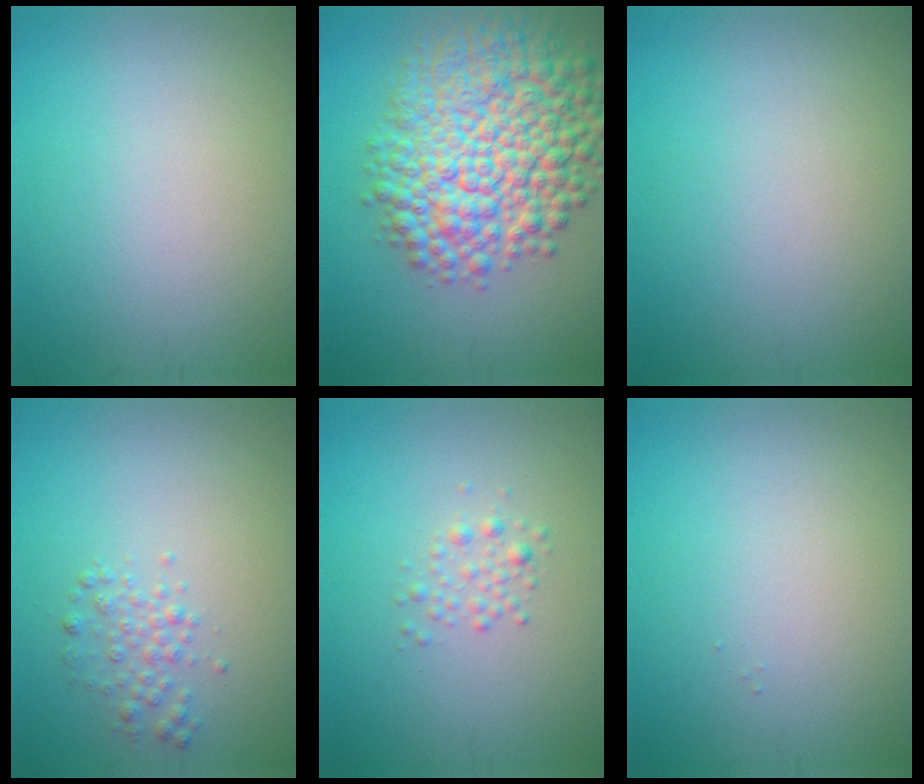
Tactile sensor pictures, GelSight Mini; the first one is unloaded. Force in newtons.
{"total": 11.8, "press": 11.8, "slide": 0.4}
{"total": 0.0}
{"total": 1.7, "press": 1.7, "slide": 0.0}
{"total": 1.3, "press": 1.3, "slide": 0.0}
{"total": 0.0}